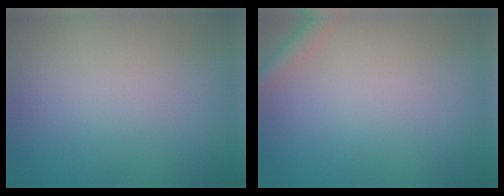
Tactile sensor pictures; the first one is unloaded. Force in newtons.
{"total": 2.2, "press": 2.2, "slide": 0.2}